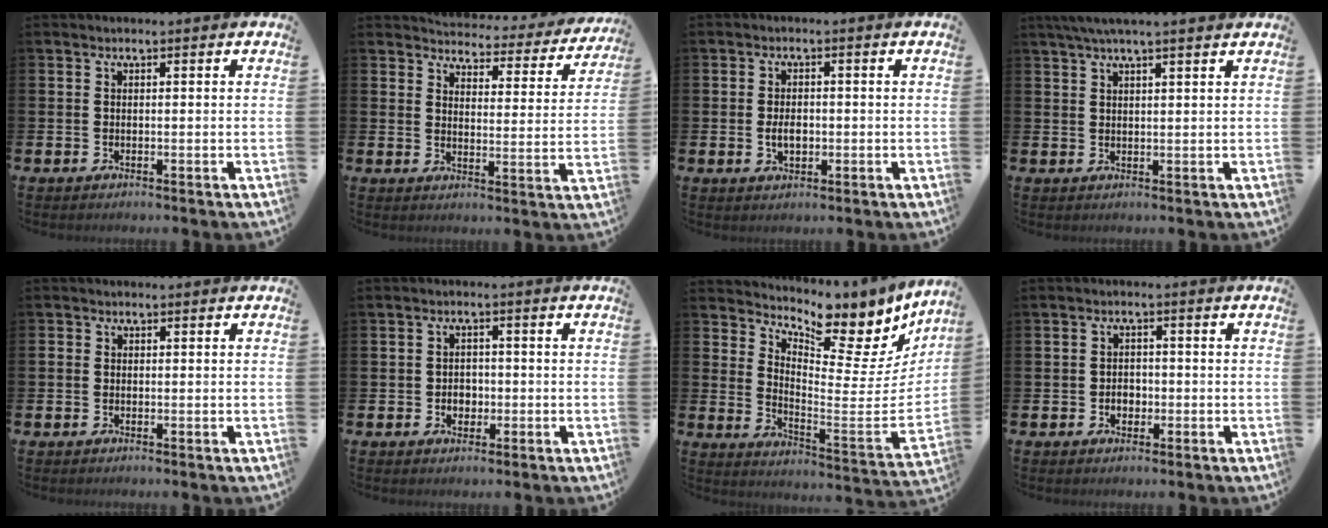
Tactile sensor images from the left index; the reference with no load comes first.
{"total": 3.8, "force": [3.7, 1.0, 0.4], "torque": [-0.018, -0.038, 0.055]}
{"total": 2.7, "force": [-0.3, 1.6, 2.1], "torque": [-0.017, -0.006, -0.011]}
{"total": 3.7, "force": [3.1, 0.0, 2.0], "torque": [-0.045, -0.002, 0.058]}
{"total": 0.6, "force": [0.0, 0.6, 0.1], "torque": [0.004, 0.002, -0.004]}
{"total": 2.3, "force": [-0.5, 1.9, 1.1], "torque": [0.000, -0.004, -0.019]}
{"total": 8.3, "force": [7.5, 2.5, 2.3], "torque": [-0.044, -0.084, 0.120]}
{"total": 2.1, "force": [-0.6, 1.7, 1.1], "torque": [-0.006, -0.001, -0.018]}